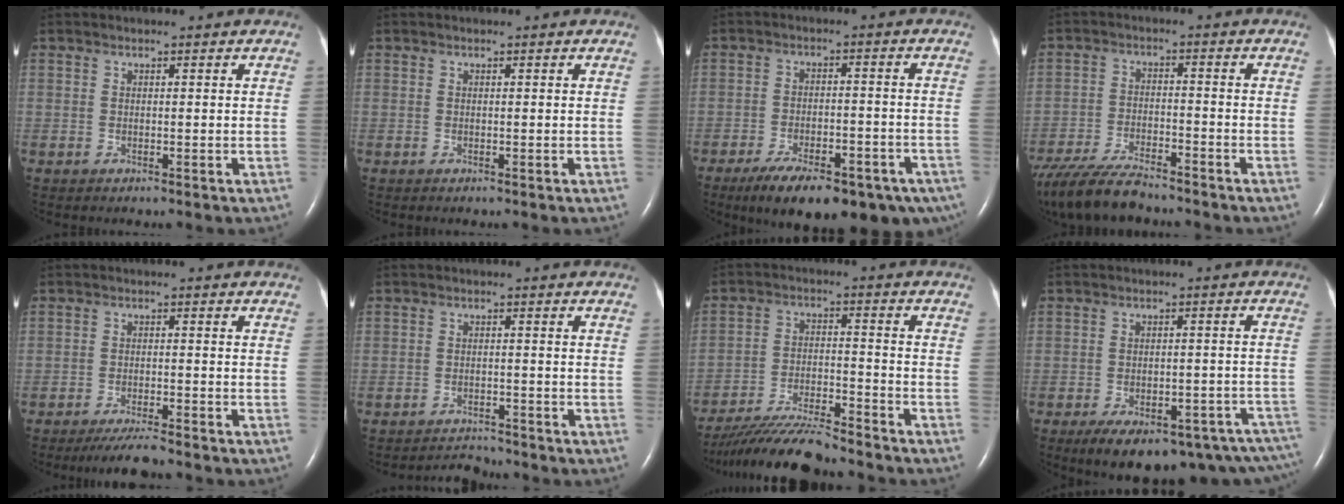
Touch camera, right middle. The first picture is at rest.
{"total": 0.0}
{"total": 18.5, "force": [-12.7, 6.8, 11.6], "torque": [-0.143, -0.001, -0.174]}
{"total": 11.6, "force": [-10.0, 2.0, 5.5], "torque": [-0.104, -0.024, -0.171]}
{"total": 4.7, "force": [-4.2, -0.1, 2.1], "torque": [-0.041, -0.015, -0.073]}
{"total": 2.9, "force": [-2.8, -0.1, -0.7], "torque": [0.007, -0.014, -0.045]}
{"total": 12.9, "force": [-11.7, 0.8, 5.3], "torque": [-0.093, -0.015, -0.203]}
{"total": 20.7, "force": [-15.2, 8.2, 11.4], "torque": [-0.123, 0.018, -0.177]}